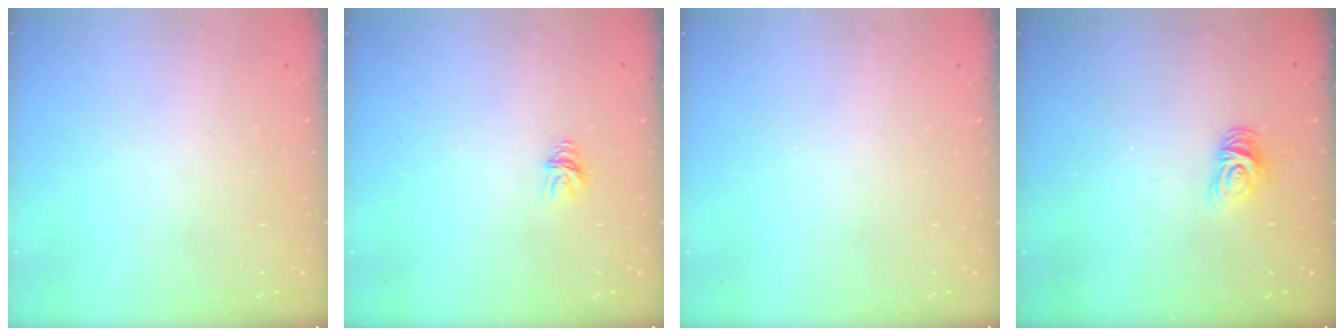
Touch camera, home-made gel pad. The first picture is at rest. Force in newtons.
{"total": 5.6, "press": 5.6, "slide": 0.1}
{"total": 0.0}
{"total": 5.6, "press": 5.6, "slide": 0.6}